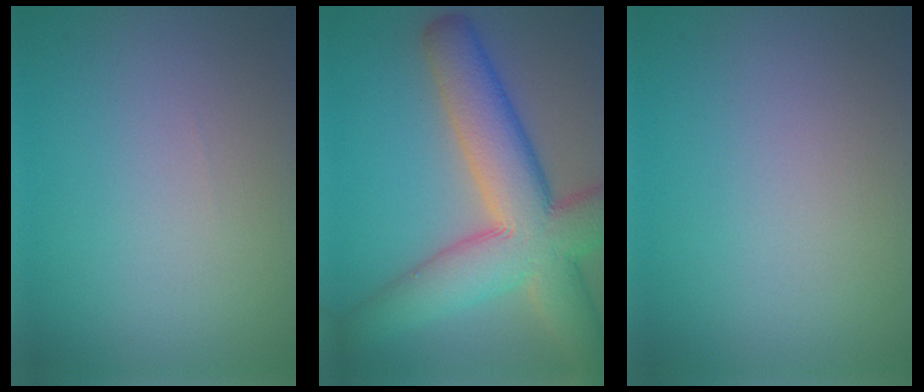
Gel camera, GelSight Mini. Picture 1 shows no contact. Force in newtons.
{"total": 11.1, "press": 11.1, "slide": 0.9}
{"total": 0.0}